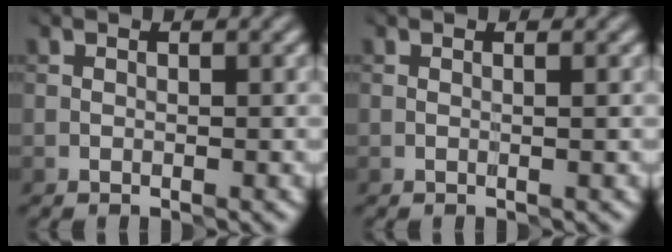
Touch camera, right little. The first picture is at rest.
{"total": 0.5, "force": [0.2, -0.1, 0.5], "torque": [-0.007, -0.004, 0.004]}